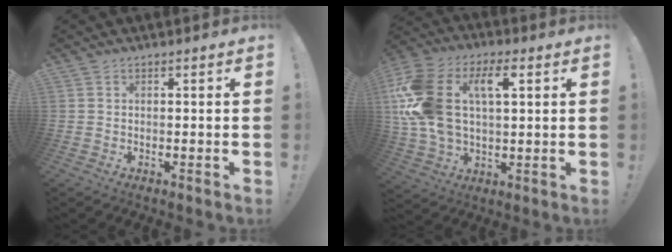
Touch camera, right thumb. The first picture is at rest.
{"total": 19.3, "force": [4.9, 11.9, 14.4], "torque": [-0.305, -0.005, 0.079]}